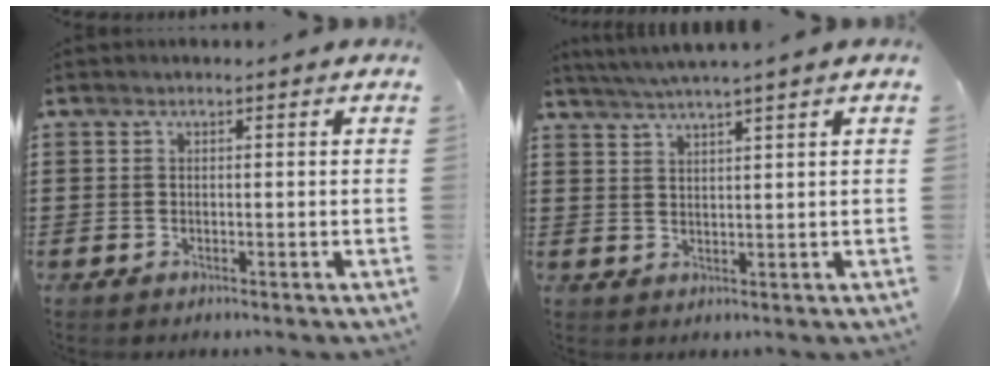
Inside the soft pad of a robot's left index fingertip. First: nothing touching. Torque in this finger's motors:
{"motor_torque": [2.14, 0.00, 0.46, 0.11]}